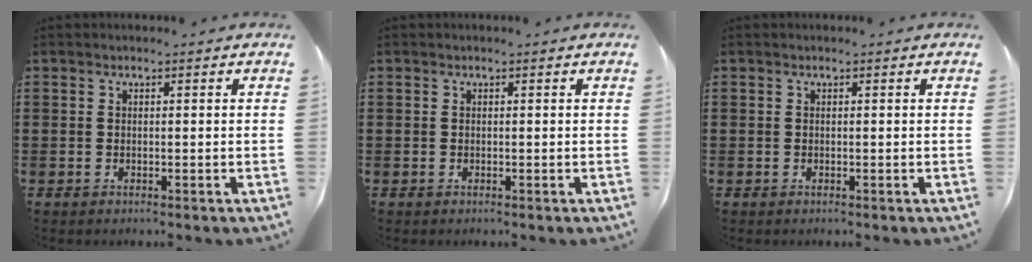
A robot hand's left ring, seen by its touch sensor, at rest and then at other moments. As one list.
[{"total": 0.0}, {"total": 0.0}]